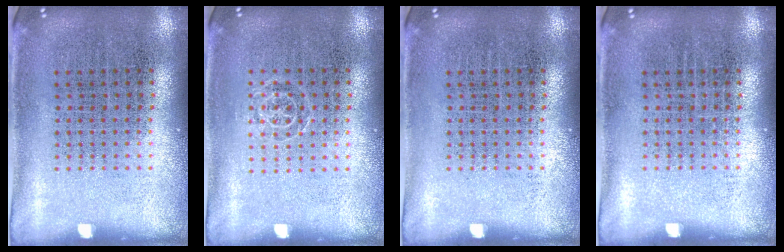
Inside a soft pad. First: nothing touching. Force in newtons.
{"total": 0.7, "press": 0.5, "slide": 0.5}
{"total": 0.0}
{"total": 0.0}